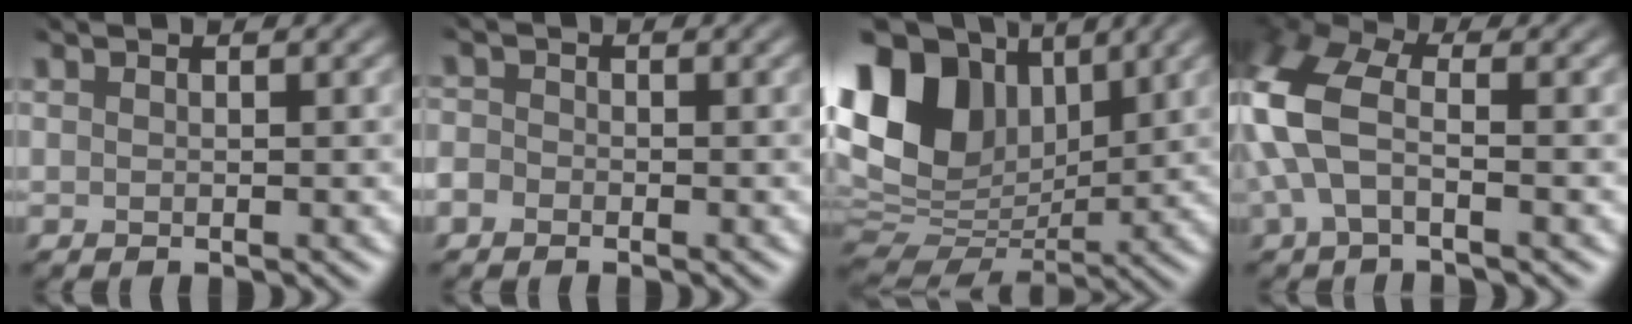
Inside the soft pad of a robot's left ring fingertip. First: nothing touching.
{"total": 1.8, "force": [-1.6, 0.7, -0.6], "torque": [-0.003, -0.005, -0.022]}
{"total": 11.8, "force": [3.5, 8.5, 7.4], "torque": [-0.176, 0.015, 0.076]}
{"total": 6.2, "force": [-1.0, 3.7, 4.8], "torque": [-0.152, 0.003, -0.020]}